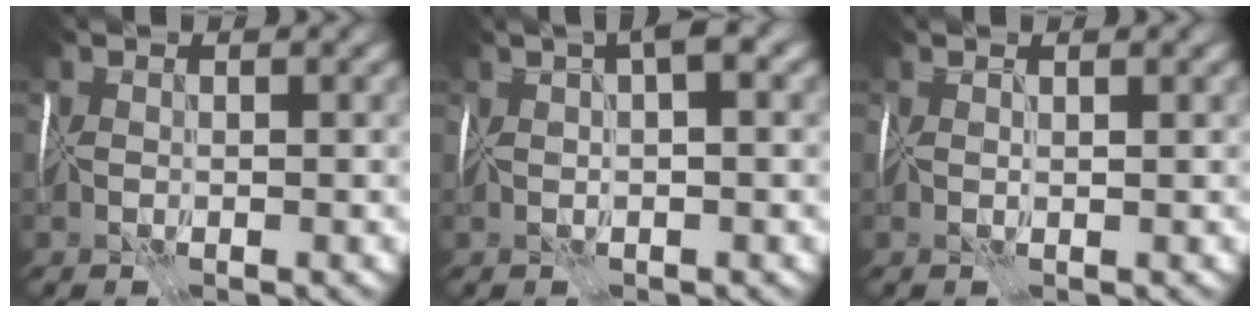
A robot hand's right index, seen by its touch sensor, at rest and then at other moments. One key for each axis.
{"total": 3.2, "fx": 2.1, "fy": 0.3, "fz": 2.4, "tx": -0.029, "ty": 0.019, "tz": 0.033}
{"total": 1.4, "fx": 1.4, "fy": -0.1, "fz": 0.3, "tx": 0.003, "ty": 0.006, "tz": 0.026}